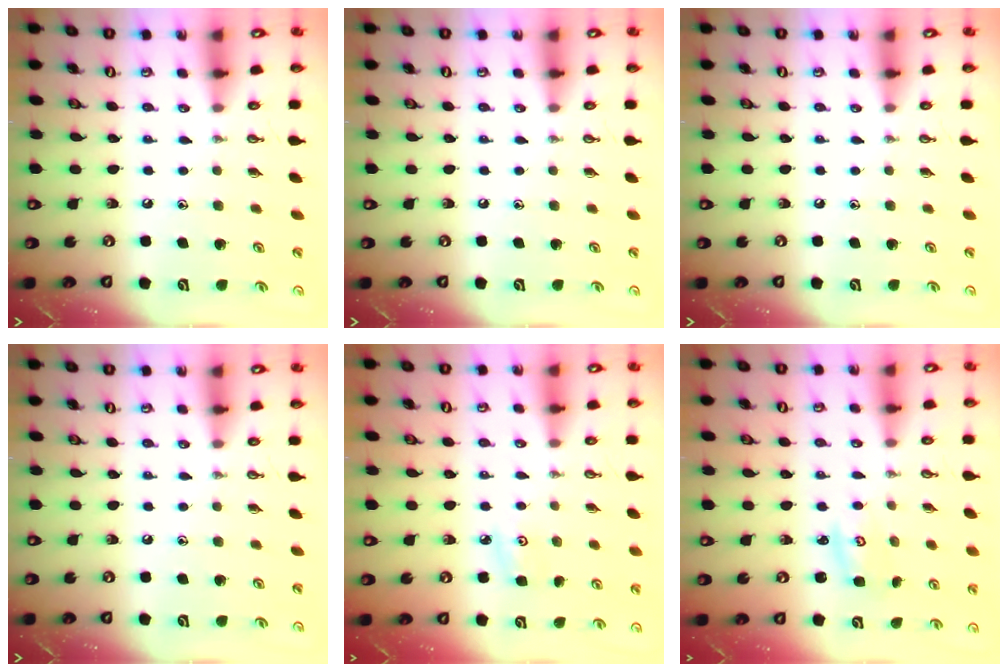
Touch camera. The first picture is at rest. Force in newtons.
{"total": 0.0}
{"total": 0.0}
{"total": 0.0}
{"total": 3.5, "press": 3.4, "slide": 0.4}
{"total": 2.9, "press": 2.9, "slide": 0.3}